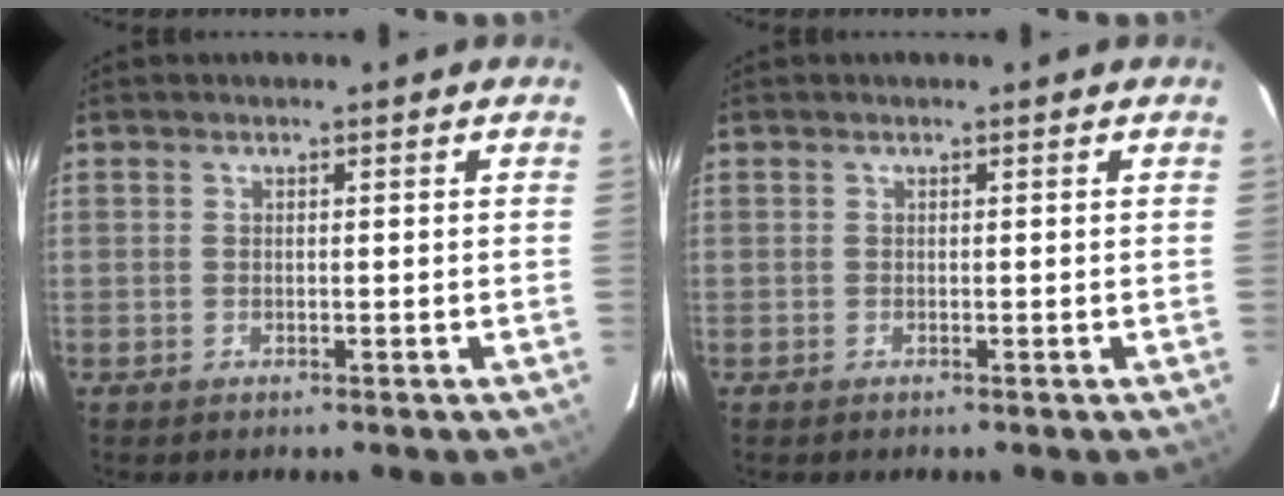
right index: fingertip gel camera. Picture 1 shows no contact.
{"total": 0.0}